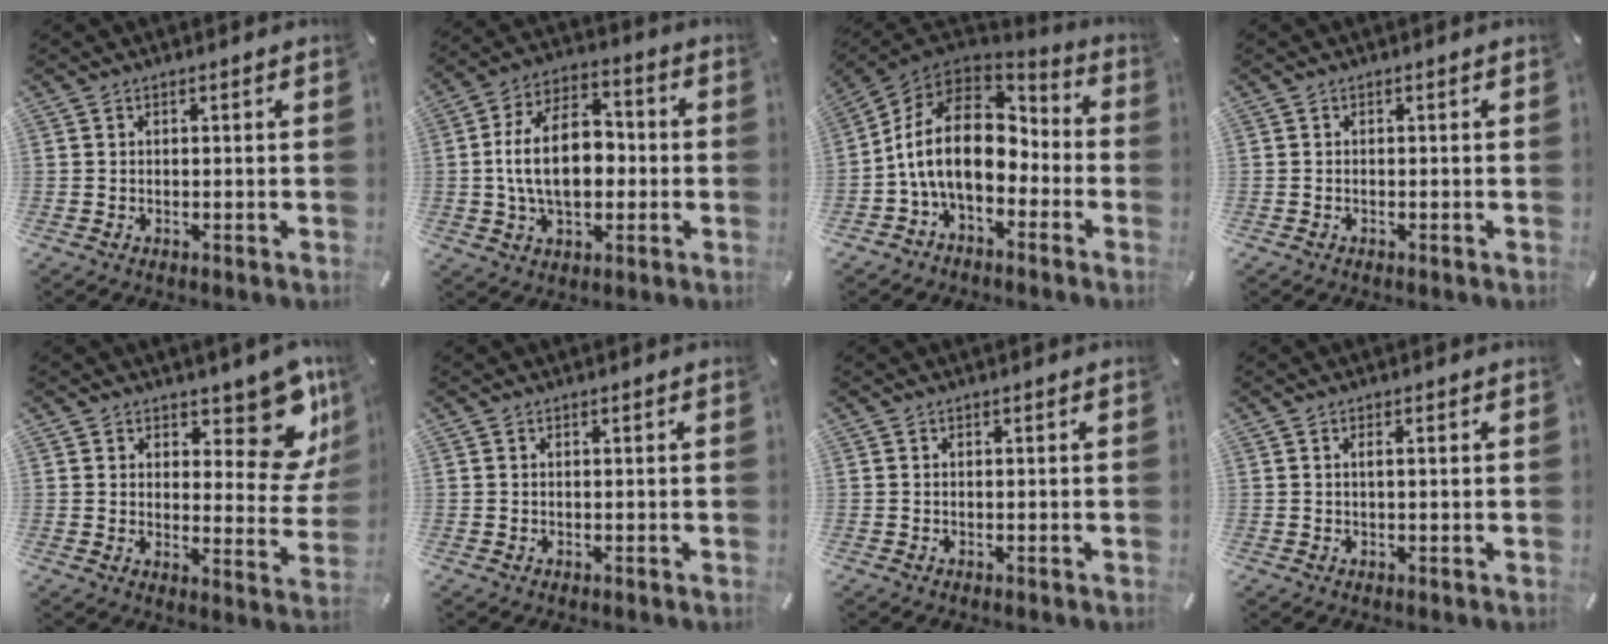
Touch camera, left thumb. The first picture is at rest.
{"total": 15.9, "force": [-0.9, 10.2, 12.2], "torque": [-0.234, 0.013, -0.016]}
{"total": 17.6, "force": [-0.7, 11.9, 13.0], "torque": [-0.254, 0.012, -0.014]}
{"total": 0.7, "force": [-0.5, 0.3, 0.3], "torque": [-0.008, -0.001, -0.010]}
{"total": 12.2, "force": [8.8, 5.4, 6.5], "torque": [-0.058, -0.082, 0.150]}
{"total": 0.0}
{"total": 0.0}
{"total": 1.4, "force": [0.2, 0.3, 1.4], "torque": [-0.027, 0.000, 0.002]}